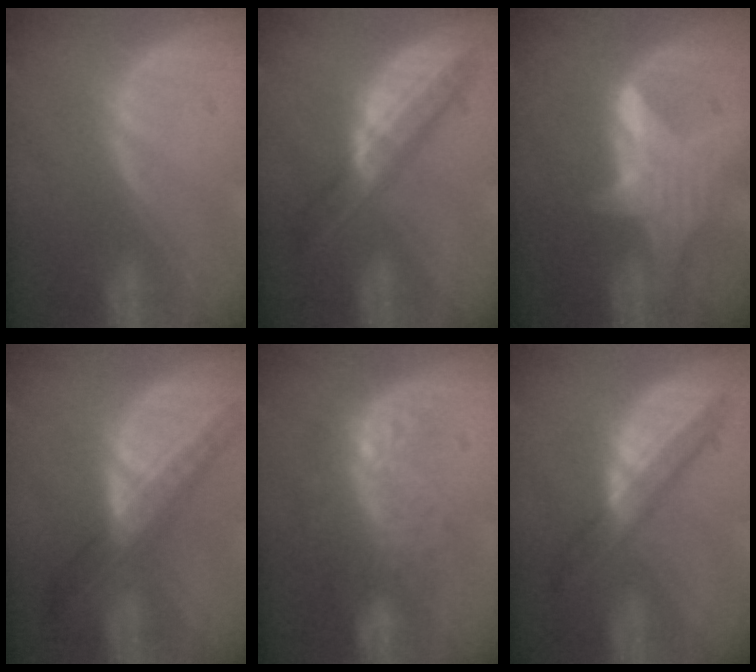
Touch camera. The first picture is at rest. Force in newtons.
{"total": 6.4, "press": 6.4, "slide": 0.1}
{"total": 6.3, "press": 6.2, "slide": 0.7}
{"total": 8.4, "press": 7.4, "slide": 4.0}
{"total": 9.3, "press": 8.3, "slide": 4.2}
{"total": 5.7, "press": 5.6, "slide": 1.3}